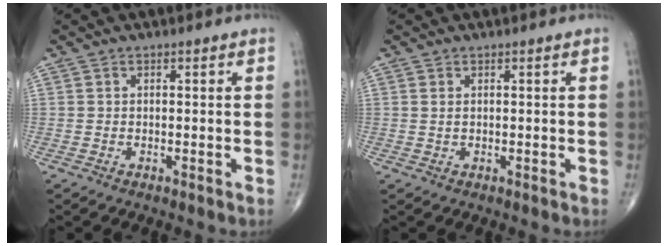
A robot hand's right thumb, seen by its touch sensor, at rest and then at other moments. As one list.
[{"total": 0.6, "force": [0.2, 0.3, 0.5], "torque": [-0.011, 0.002, 0.007]}]